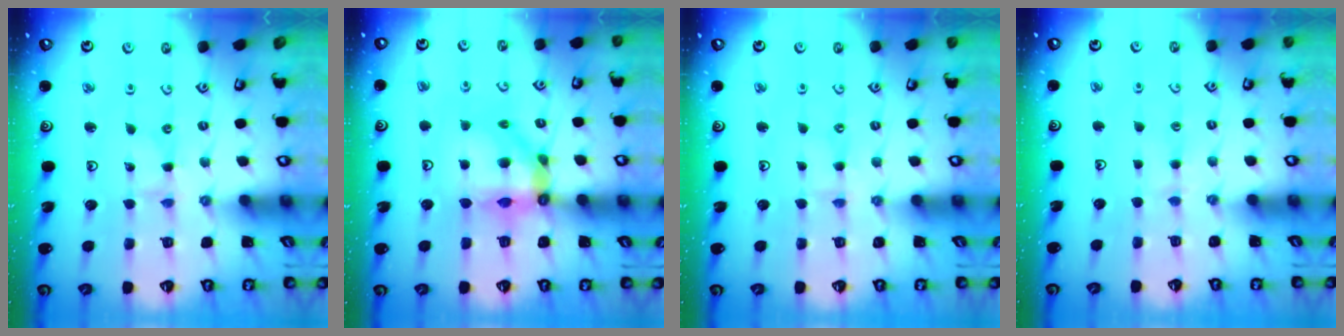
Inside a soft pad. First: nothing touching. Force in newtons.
{"total": 11.5, "press": 11.2, "slide": 2.2}
{"total": 1.8, "press": 1.8, "slide": 0.5}
{"total": 3.0, "press": 3.0, "slide": 0.4}